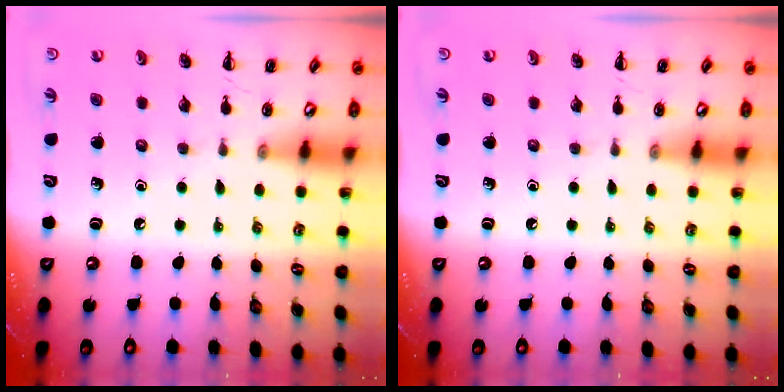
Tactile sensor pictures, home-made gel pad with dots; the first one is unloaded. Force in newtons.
{"total": 0.0}